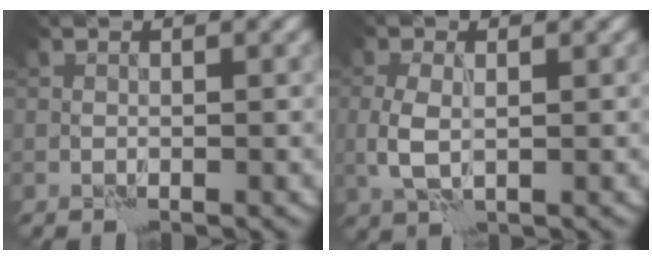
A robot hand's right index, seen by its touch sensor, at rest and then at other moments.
{"total": 2.6, "force": [0.2, 1.4, 2.1], "torque": [-0.054, -0.005, 0.008]}